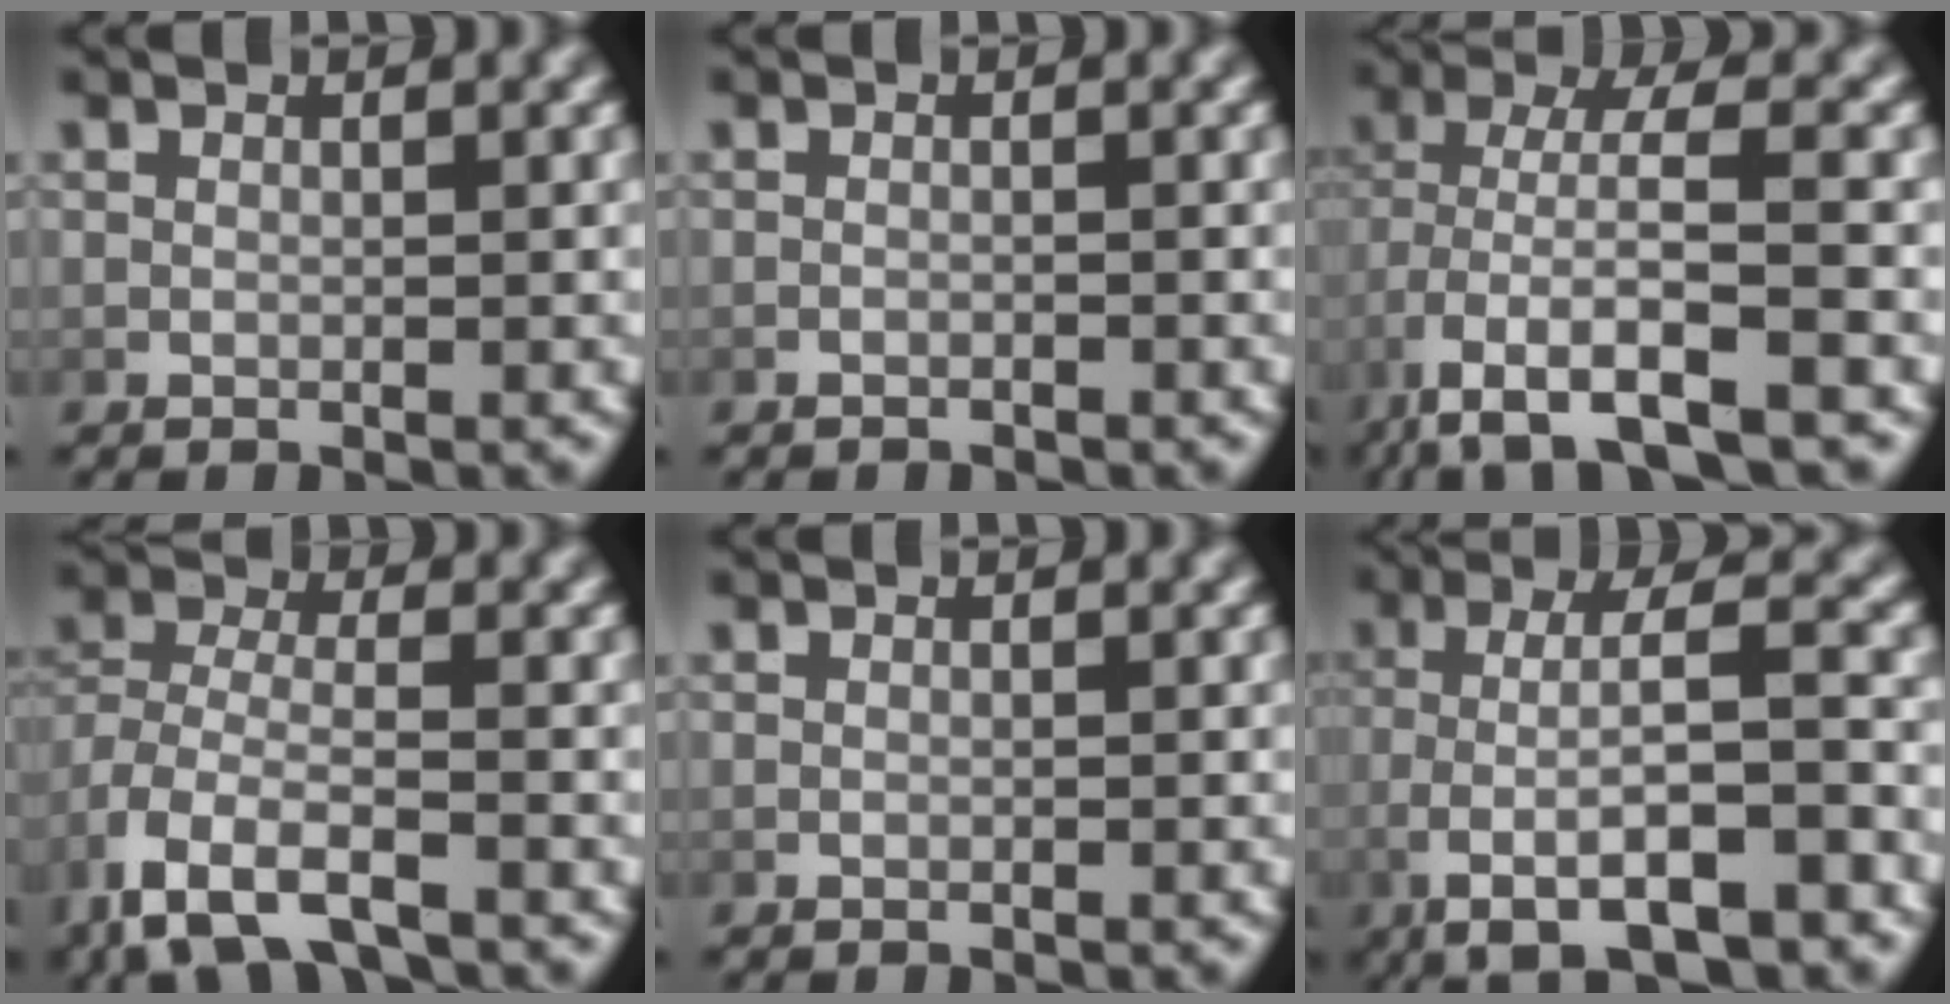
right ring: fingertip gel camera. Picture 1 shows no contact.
{"total": 0.9, "force": [-0.9, 0.0, 0.0], "torque": [-0.006, -0.002, -0.013]}
{"total": 7.0, "force": [-3.6, 2.7, 5.4], "torque": [-0.114, -0.030, -0.035]}
{"total": 4.6, "force": [-2.2, 2.6, 3.2], "torque": [-0.097, -0.039, -0.018]}
{"total": 0.0}
{"total": 6.9, "force": [-2.0, 2.6, 6.1], "torque": [-0.131, -0.013, -0.020]}